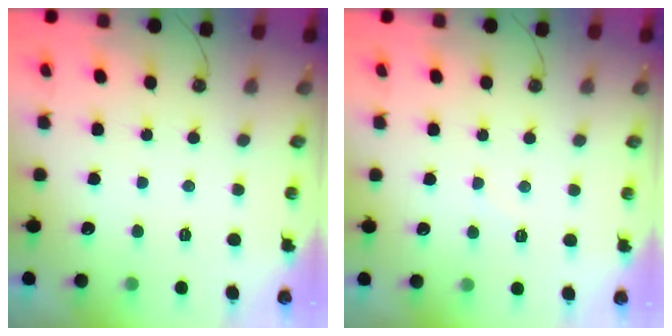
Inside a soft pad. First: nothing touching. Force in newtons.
{"total": 5.8, "press": 5.8, "slide": 0.7}